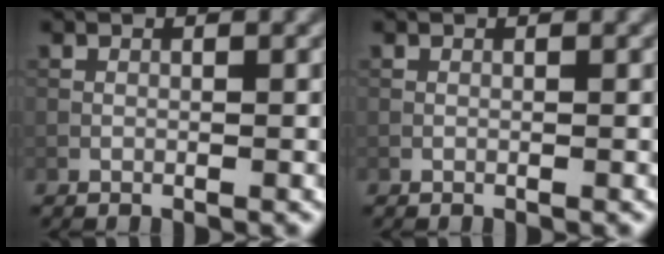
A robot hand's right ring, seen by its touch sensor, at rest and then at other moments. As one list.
[{"total": 0.0}]